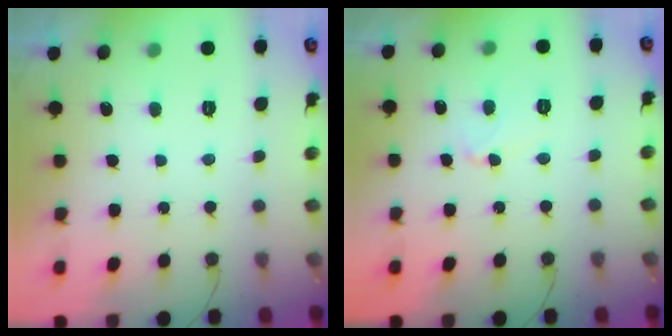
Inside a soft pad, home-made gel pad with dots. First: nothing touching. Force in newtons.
{"total": 5.1, "press": 5.1, "slide": 0.6}